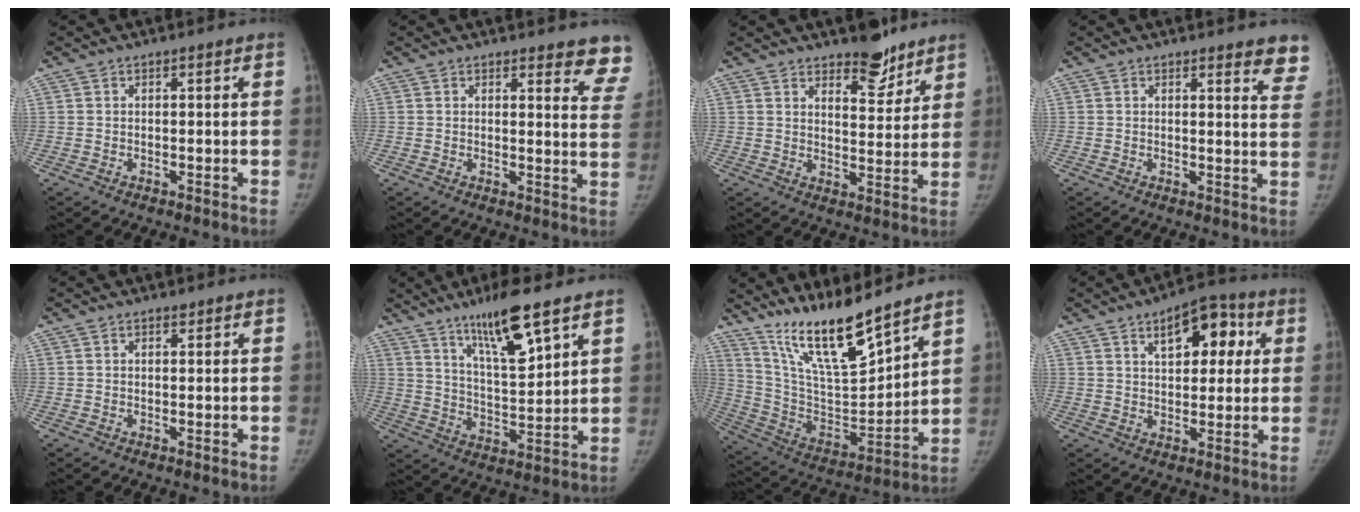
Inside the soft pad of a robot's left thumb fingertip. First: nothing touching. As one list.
[{"total": 9.0, "force": [8.4, 2.2, 2.7], "torque": [0.013, -0.057, 0.064]}, {"total": 8.0, "force": [6.2, 3.4, 3.8], "torque": [-0.020, -0.044, 0.094]}, {"total": 7.9, "force": [6.7, 1.9, 3.7], "torque": [-0.009, -0.036, 0.053]}, {"total": 0.8, "force": [0.6, 0.4, 0.3], "torque": [0.001, -0.002, 0.008]}, {"total": 13.1, "force": [8.4, 2.5, 9.7], "torque": [-0.154, -0.050, 0.153]}, {"total": 17.5, "force": [14.1, 2.9, 9.8], "torque": [-0.145, -0.084, 0.274]}, {"total": 11.5, "force": [4.4, 6.3, 8.6], "torque": [-0.079, 0.006, 0.060]}]